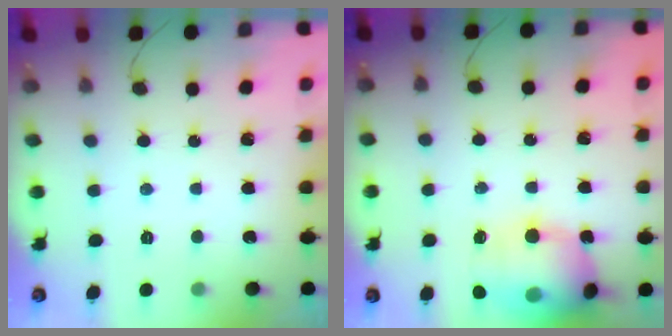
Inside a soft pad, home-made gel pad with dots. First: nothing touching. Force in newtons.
{"total": 16.4, "press": 16.0, "slide": 3.7}